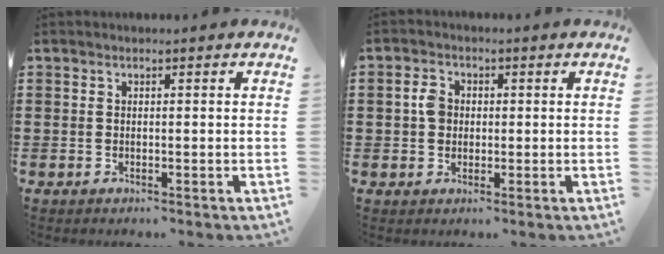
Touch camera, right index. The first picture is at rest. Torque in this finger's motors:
{"motor_torque": [0.11, 0.10, 0.06, 0.05]}